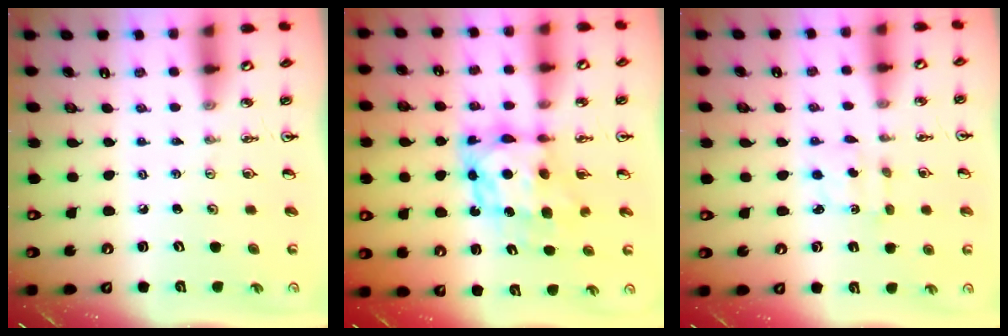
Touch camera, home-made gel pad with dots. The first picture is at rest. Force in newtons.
{"total": 8.3, "press": 8.3, "slide": 0.7}
{"total": 2.4, "press": 2.4, "slide": 0.6}